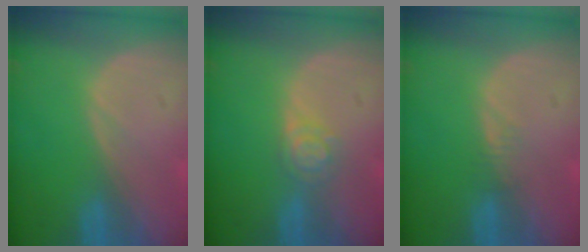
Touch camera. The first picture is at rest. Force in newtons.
{"total": 3.2, "press": 3.1, "slide": 0.4}
{"total": 1.3, "press": 1.2, "slide": 0.2}